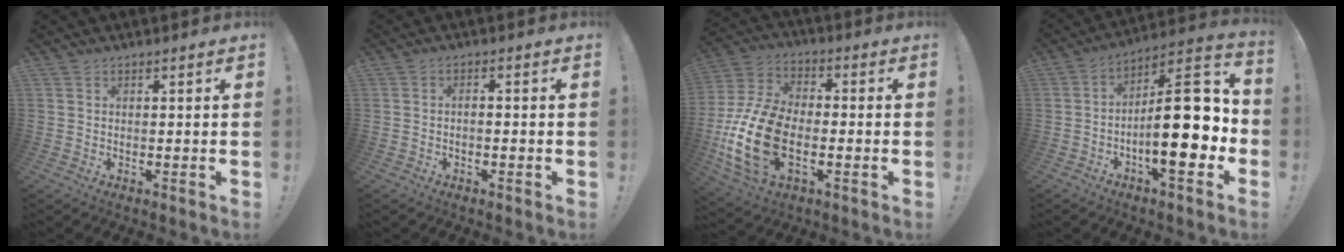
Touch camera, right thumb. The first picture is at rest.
{"total": 1.3, "force": [-1.0, 0.4, 0.8], "torque": [-0.018, 0.006, -0.017]}
{"total": 19.5, "force": [-4.8, 12.1, 14.6], "torque": [-0.283, 0.023, -0.070]}
{"total": 21.9, "force": [-3.0, 7.8, 20.3], "torque": [-0.309, 0.013, -0.044]}